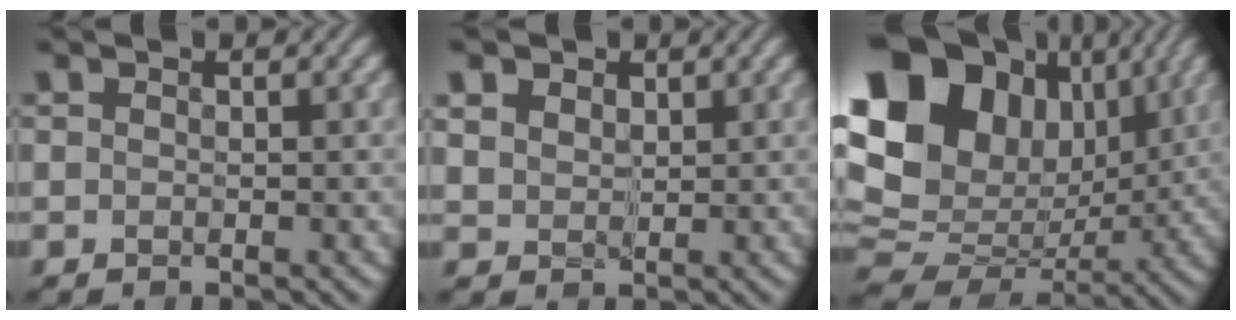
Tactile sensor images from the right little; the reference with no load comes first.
{"total": 2.8, "force": [1.5, 2.1, 1.2], "torque": [-0.045, 0.000, 0.030]}
{"total": 18.0, "force": [5.0, 13.1, 11.2], "torque": [-0.235, 0.017, 0.102]}